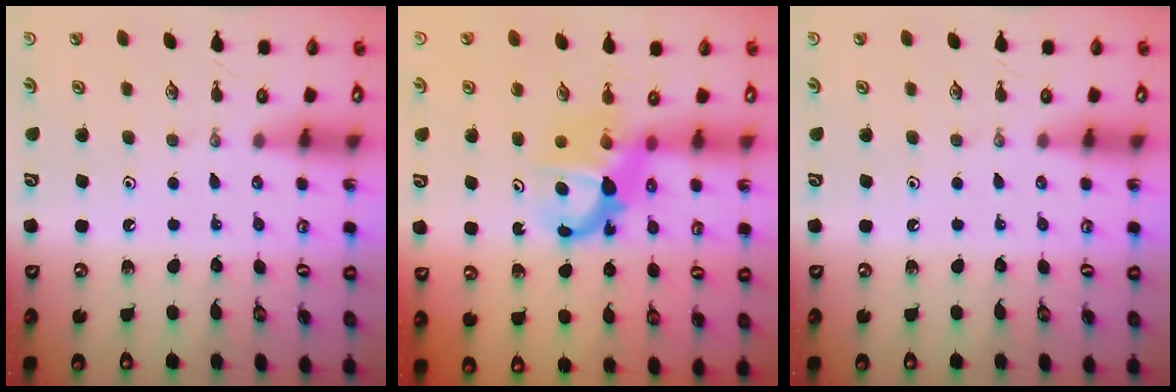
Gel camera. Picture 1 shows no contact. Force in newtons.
{"total": 6.8, "press": 6.7, "slide": 0.5}
{"total": 0.0}